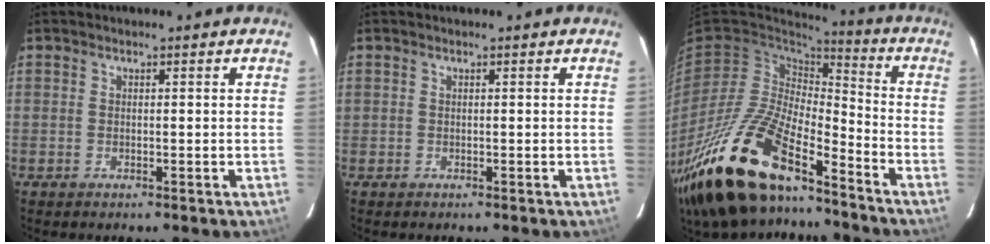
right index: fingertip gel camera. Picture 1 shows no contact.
{"total": 0.0}
{"total": 24.3, "force": [-17.0, 8.4, 15.2], "torque": [-0.312, -0.036, -0.308]}